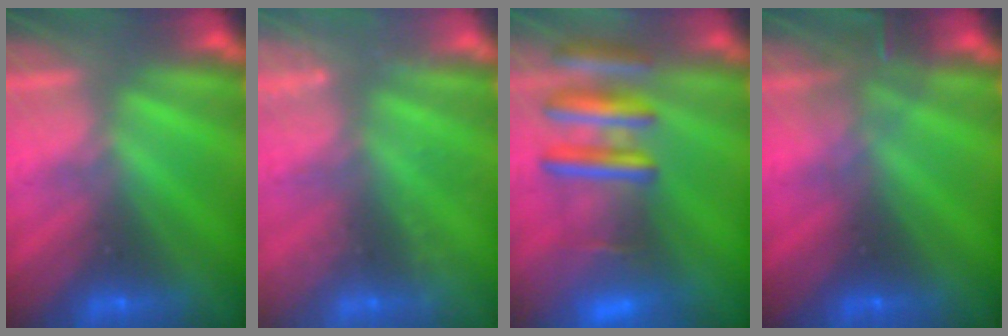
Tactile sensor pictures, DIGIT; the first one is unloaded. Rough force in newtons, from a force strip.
{"total": 2.4}
{"total": 7.7}
{"total": 3.0}